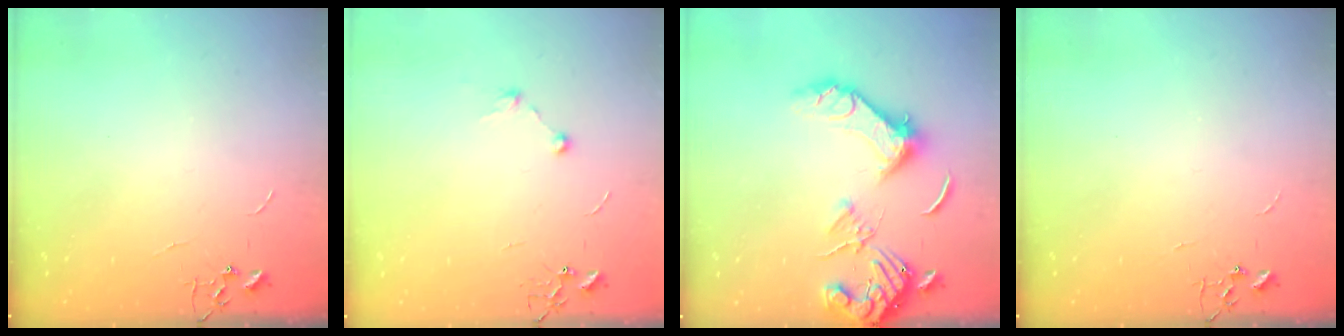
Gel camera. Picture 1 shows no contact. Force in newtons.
{"total": 6.2, "press": 6.2, "slide": 0.7}
{"total": 14.9, "press": 14.7, "slide": 2.0}
{"total": 0.0}